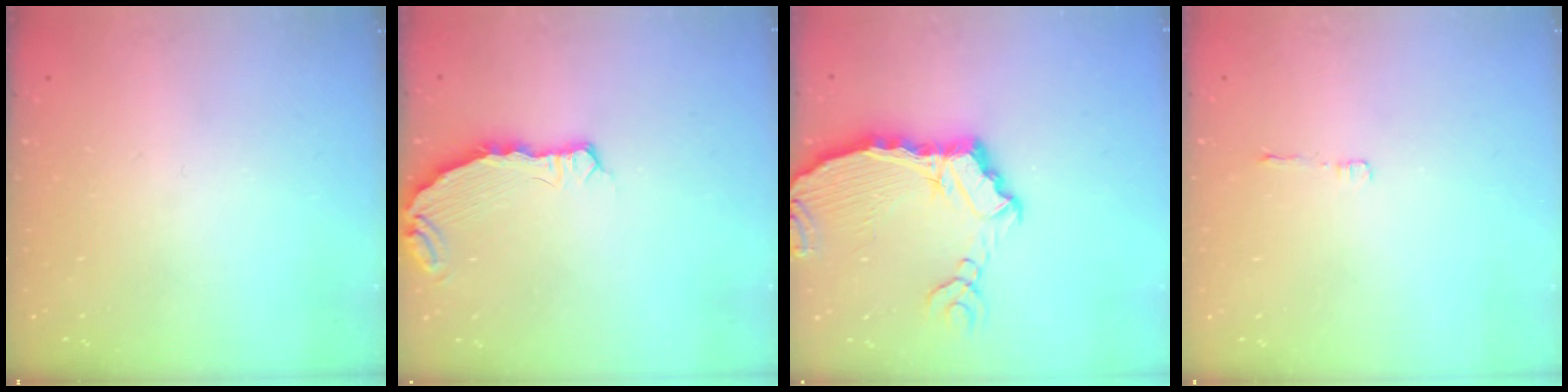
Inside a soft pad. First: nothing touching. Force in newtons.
{"total": 7.2, "press": 5.5, "slide": 4.6}
{"total": 9.0, "press": 8.9, "slide": 1.0}
{"total": 2.8, "press": 2.8, "slide": 0.3}